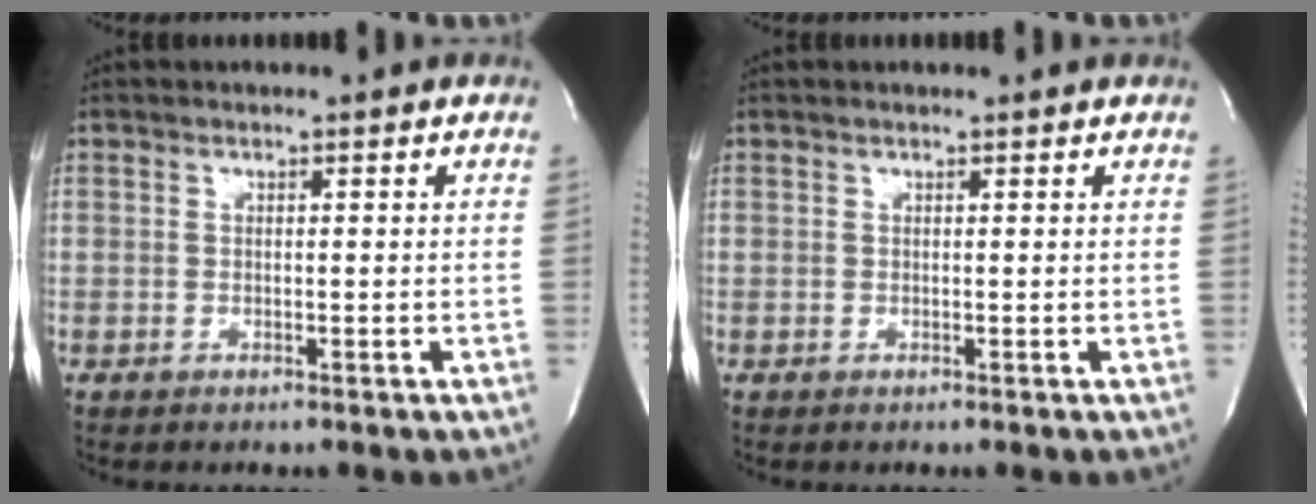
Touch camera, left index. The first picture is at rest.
{"total": 1.4, "force": [1.3, 0.0, 0.4], "torque": [-0.011, 0.007, 0.015]}